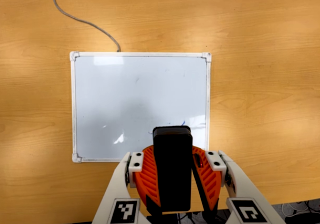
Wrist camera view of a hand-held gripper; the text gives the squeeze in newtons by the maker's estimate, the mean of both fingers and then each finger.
{"total": 10.5, "left": 10.3, "right": 10.7}